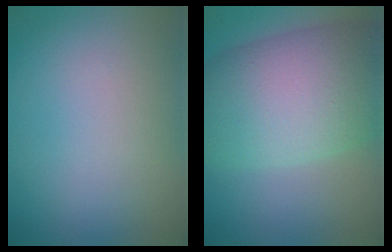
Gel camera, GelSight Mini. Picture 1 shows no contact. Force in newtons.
{"total": 10.6, "press": 10.5, "slide": 0.4}